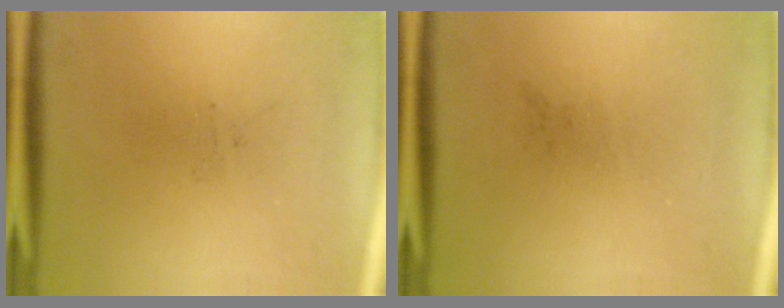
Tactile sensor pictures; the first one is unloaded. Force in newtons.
{"total": 0.0}